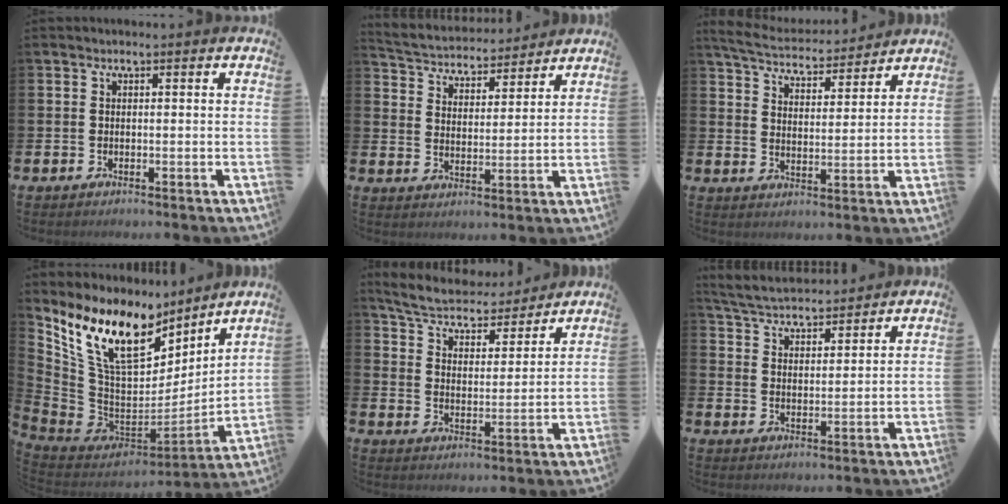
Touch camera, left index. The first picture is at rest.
{"total": 4.5, "force": [4.3, 1.4, 0.1], "torque": [-0.031, -0.038, 0.069]}
{"total": 5.6, "force": [5.4, 1.2, 0.9], "torque": [-0.046, -0.037, 0.094]}
{"total": 15.3, "force": [10.3, 7.5, 8.6], "torque": [-0.223, -0.057, 0.186]}
{"total": 6.6, "force": [6.3, 1.3, 1.3], "torque": [-0.060, -0.046, 0.110]}
{"total": 4.9, "force": [4.9, 0.7, 0.3], "torque": [-0.030, -0.030, 0.086]}